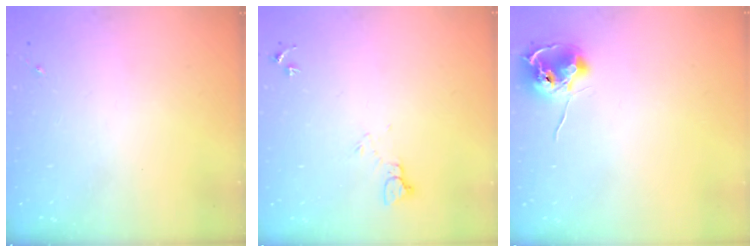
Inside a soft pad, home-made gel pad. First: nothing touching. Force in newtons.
{"total": 4.4, "press": 4.3, "slide": 0.4}
{"total": 9.1, "press": 9.1, "slide": 0.6}